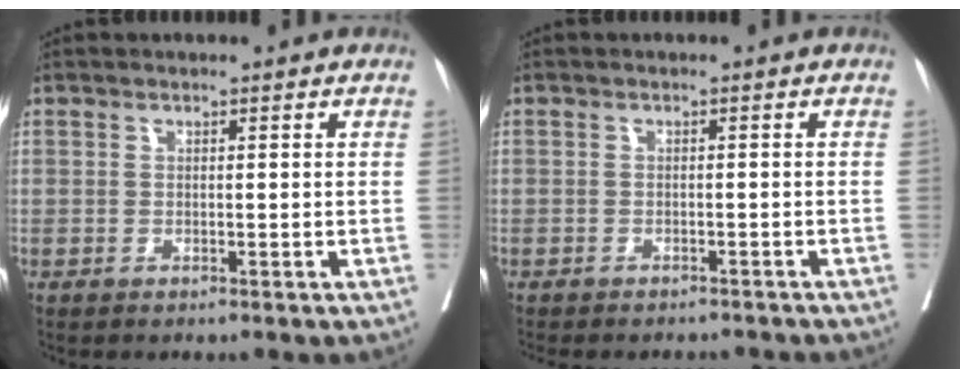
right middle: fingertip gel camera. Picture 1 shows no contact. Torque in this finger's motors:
{"motor_torque": [1.07, -1.07, 0.39, 0.08]}